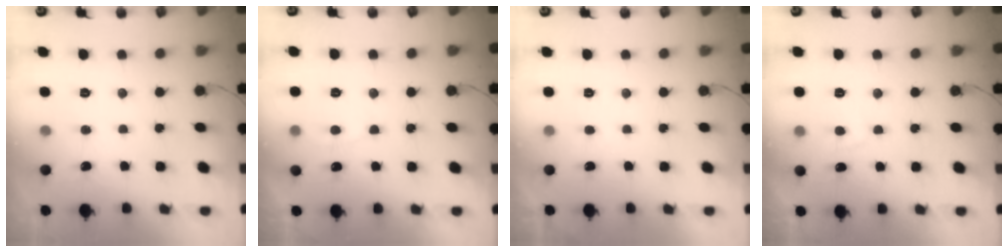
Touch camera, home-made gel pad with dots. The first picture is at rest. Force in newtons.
{"total": 3.4, "press": 3.4, "slide": 0.4}
{"total": 2.3, "press": 2.3, "slide": 0.3}
{"total": 2.9, "press": 2.8, "slide": 0.6}